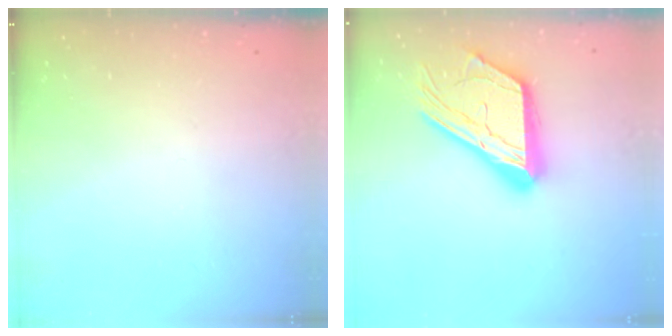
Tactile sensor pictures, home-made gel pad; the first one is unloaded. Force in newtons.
{"total": 23.5, "press": 23.4, "slide": 2.1}